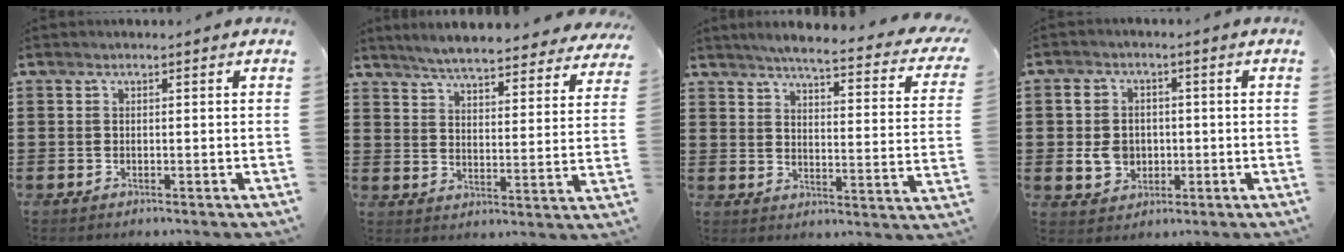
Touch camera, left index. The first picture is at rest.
{"total": 5.4, "force": [5.2, -0.1, 1.5], "torque": [-0.052, -0.033, 0.090]}
{"total": 4.7, "force": [4.1, -0.4, 2.4], "torque": [-0.058, -0.036, 0.060]}
{"total": 5.4, "force": [-0.6, 4.7, 2.6], "torque": [-0.072, 0.008, -0.014]}